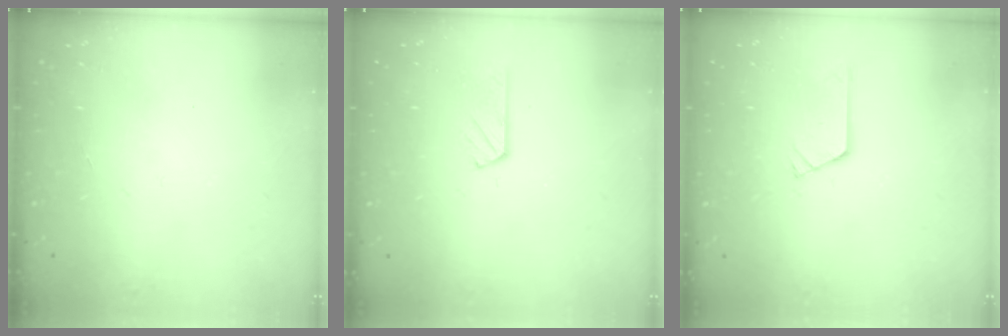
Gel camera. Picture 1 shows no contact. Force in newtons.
{"total": 3.4, "press": 3.4, "slide": 0.4}
{"total": 2.4, "press": 2.4, "slide": 0.1}